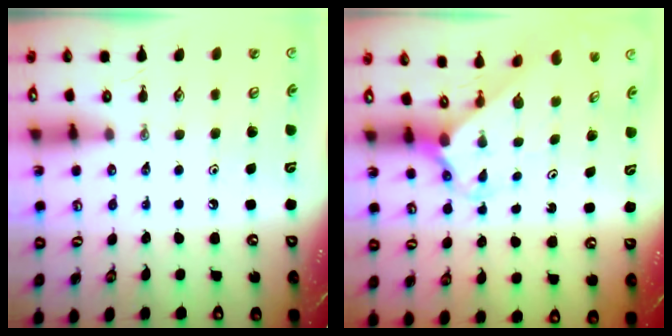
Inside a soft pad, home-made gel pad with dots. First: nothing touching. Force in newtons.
{"total": 2.3, "press": 2.3, "slide": 0.2}